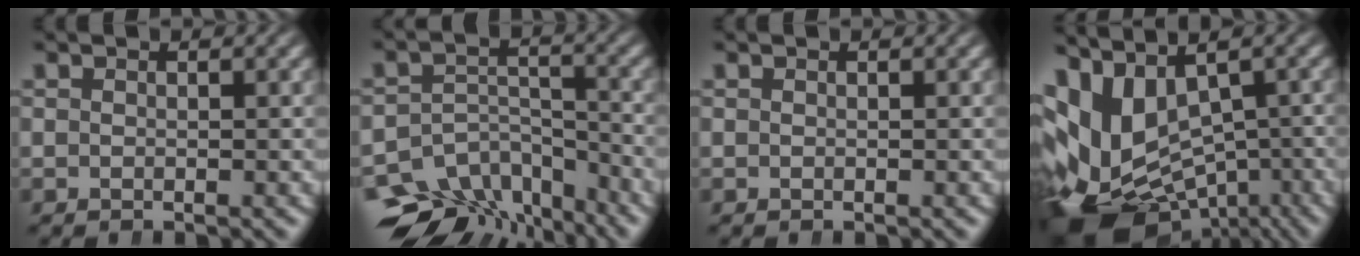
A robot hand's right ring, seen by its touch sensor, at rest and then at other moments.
{"total": 9.9, "force": [-6.8, 6.0, 4.2], "torque": [-0.065, -0.040, -0.098]}
{"total": 0.0}
{"total": 18.2, "force": [-4.9, 14.3, 10.1], "torque": [-0.251, -0.087, -0.050]}